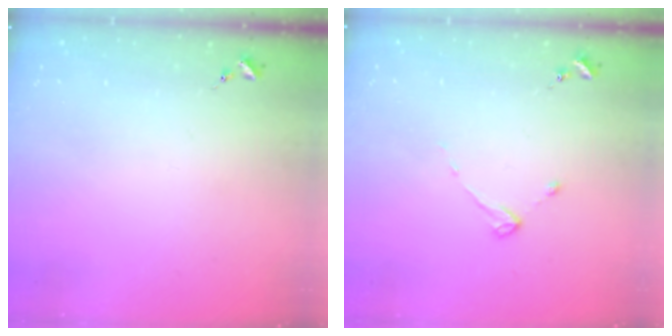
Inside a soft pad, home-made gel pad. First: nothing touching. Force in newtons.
{"total": 2.6, "press": 2.5, "slide": 0.4}